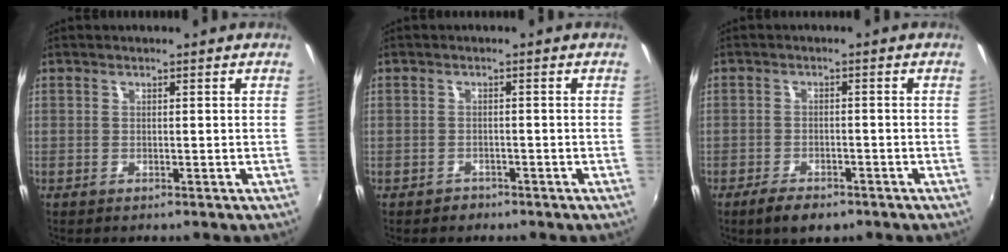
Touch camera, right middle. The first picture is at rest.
{"total": 1.7, "force": [-1.2, 1.2, 0.0], "torque": [-0.004, 0.001, -0.018]}
{"total": 5.0, "force": [-3.6, 2.1, 2.8], "torque": [-0.068, -0.011, -0.061]}